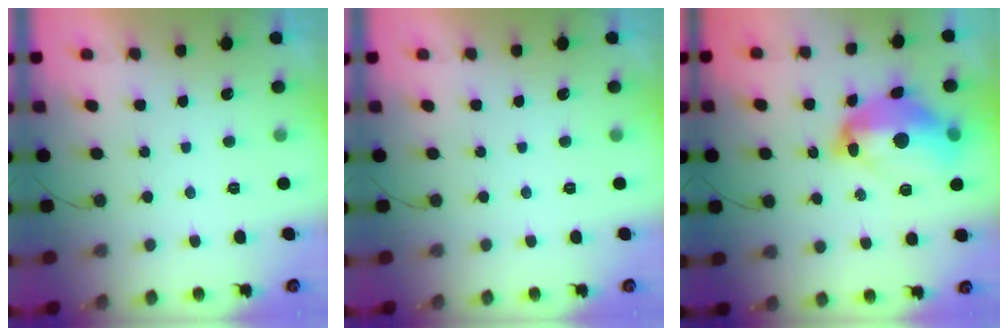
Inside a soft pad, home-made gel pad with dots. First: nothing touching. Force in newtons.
{"total": 0.0}
{"total": 16.6, "press": 16.5, "slide": 1.7}